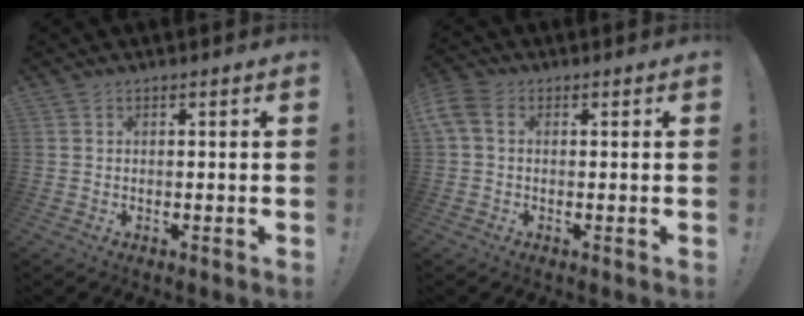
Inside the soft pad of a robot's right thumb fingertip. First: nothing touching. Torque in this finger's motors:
{"motor_torque": [1.52, 1.62, 1.59, 0.05, 0.34]}